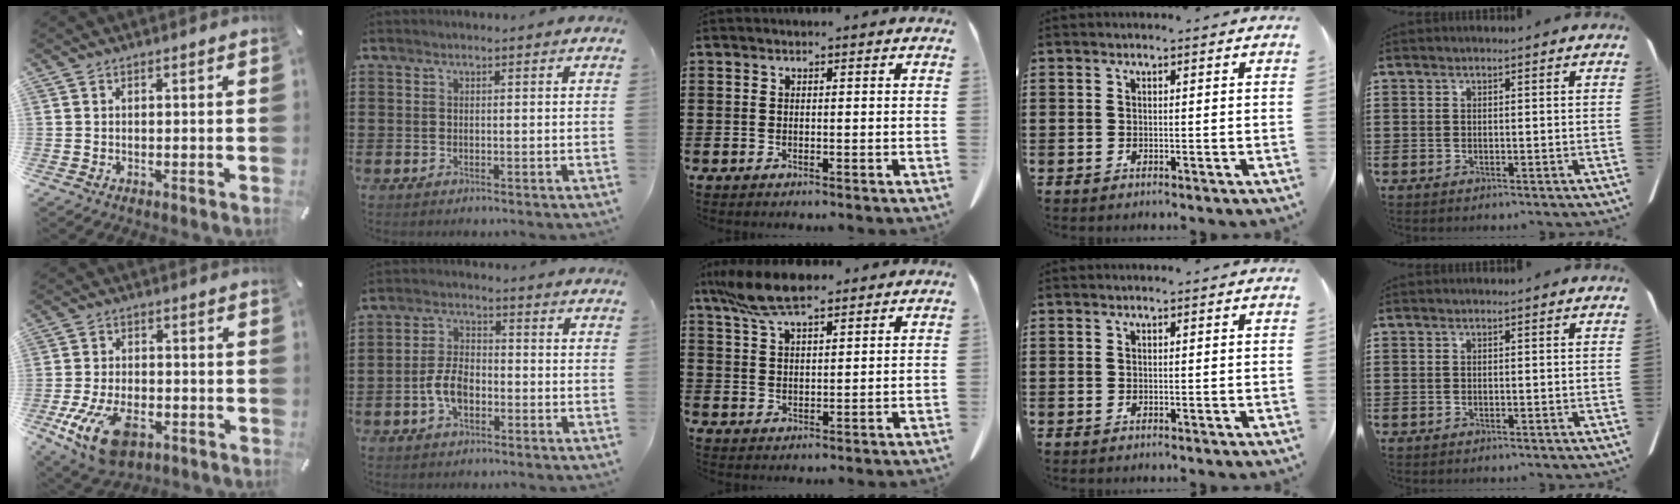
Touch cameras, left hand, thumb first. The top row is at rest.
{"thumb": {"total": 13.2, "force": [-5.7, 7.6, 9.2], "torque": [-0.197, 0.016, -0.098]}, "index": {"total": 5.5, "force": [-1.9, 2.9, 4.2], "torque": [-0.100, 0.001, -0.042]}, "middle": {"total": 8.1, "force": [6.3, 2.0, 4.6], "torque": [-0.107, -0.009, 0.119]}}